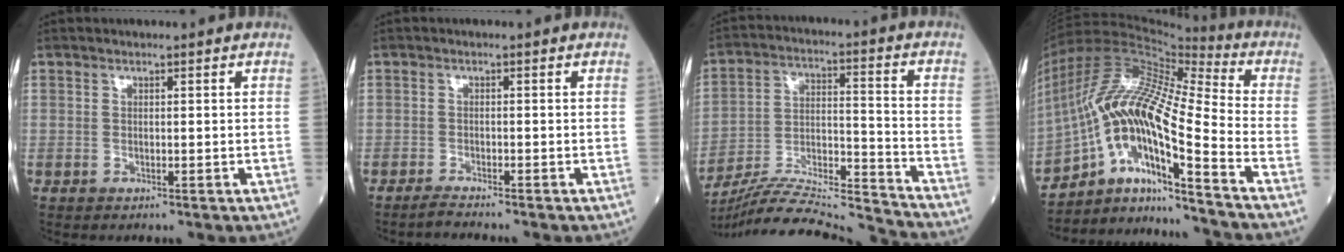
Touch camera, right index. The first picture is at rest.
{"total": 3.1, "force": [-2.9, -1.0, 0.6], "torque": [-0.023, -0.019, -0.054]}
{"total": 18.0, "force": [-17.5, -1.7, 4.1], "torque": [-0.087, 0.013, -0.289]}
{"total": 18.4, "force": [-10.2, 1.3, 15.2], "torque": [-0.315, 0.001, -0.182]}